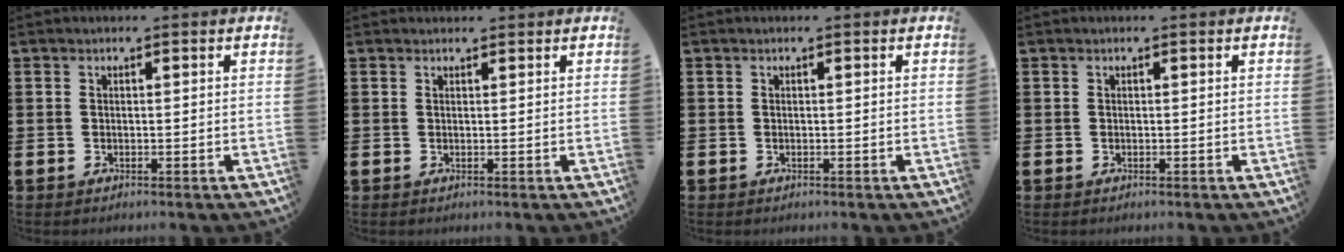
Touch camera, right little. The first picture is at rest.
{"total": 0.7, "force": [0.6, 0.2, 0.1], "torque": [0.006, -0.001, 0.010]}
{"total": 0.0}
{"total": 0.0}